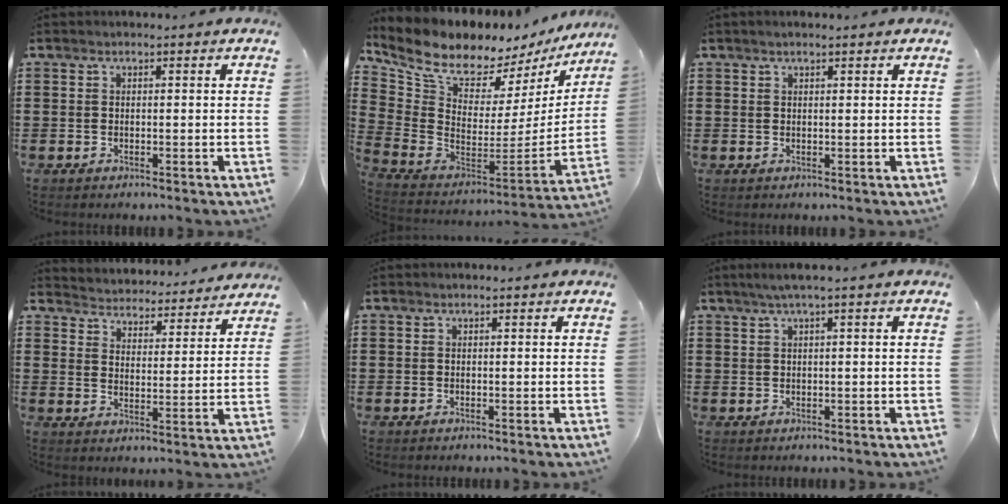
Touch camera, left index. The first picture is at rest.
{"total": 8.8, "force": [7.5, 3.3, 3.2], "torque": [-0.108, -0.062, 0.134]}
{"total": 1.0, "force": [0.7, 0.1, 0.6], "torque": [-0.013, 0.002, 0.013]}
{"total": 4.0, "force": [3.9, -0.1, -0.8], "torque": [-0.011, -0.037, 0.063]}
{"total": 0.0}
{"total": 1.7, "force": [0.4, -0.1, 1.6], "torque": [-0.028, -0.001, 0.007]}